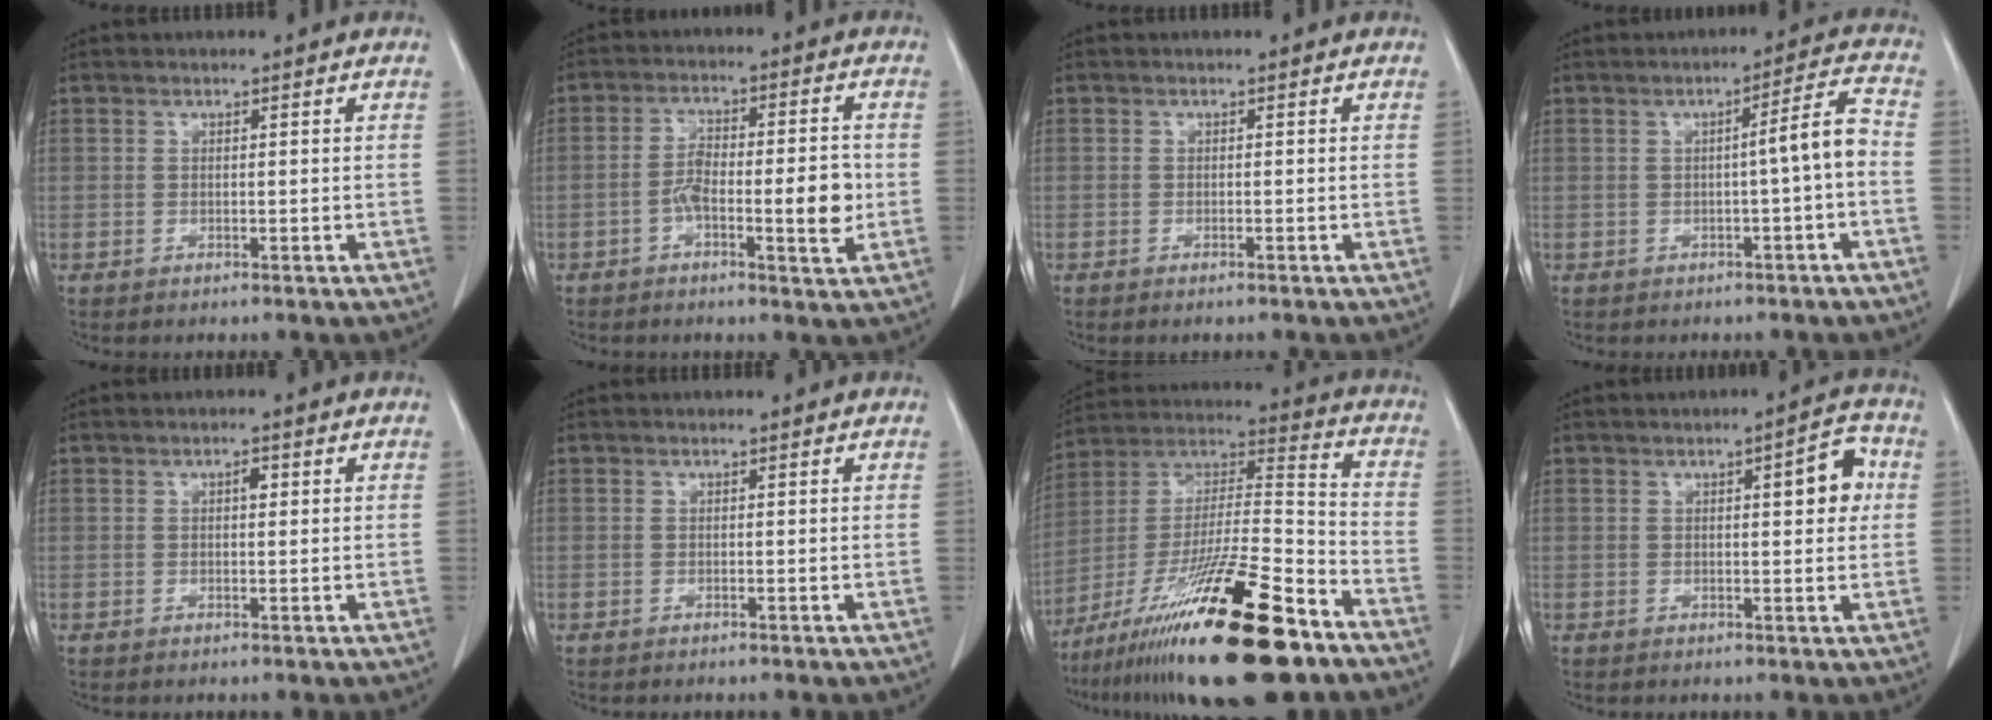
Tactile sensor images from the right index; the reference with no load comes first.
{"total": 8.6, "force": [-2.0, 2.2, 8.0], "torque": [-0.131, 0.014, -0.032]}
{"total": 0.7, "force": [-0.6, 0.0, 0.4], "torque": [-0.012, -0.001, -0.008]}
{"total": 5.0, "force": [-1.0, -0.3, 4.9], "torque": [-0.066, 0.014, -0.015]}
{"total": 1.1, "force": [0.3, 0.5, 1.0], "torque": [-0.015, 0.003, 0.004]}
{"total": 0.0}
{"total": 26.0, "force": [-16.7, 3.1, 19.7], "torque": [-0.324, -0.024, -0.287]}
{"total": 5.3, "force": [1.1, 1.4, 5.0], "torque": [-0.064, 0.013, 0.012]}